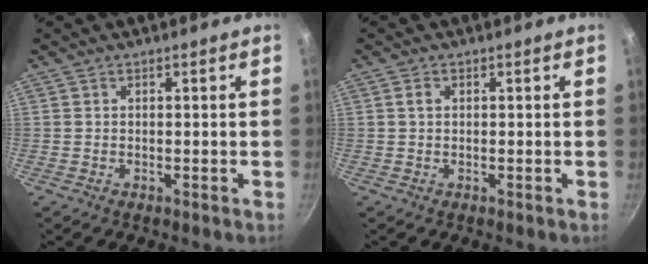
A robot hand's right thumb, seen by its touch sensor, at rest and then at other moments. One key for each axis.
{"total": 1.4, "fx": 0.4, "fy": 1.0, "fz": 0.9, "tx": -0.016, "ty": 0.003, "tz": 0.007}